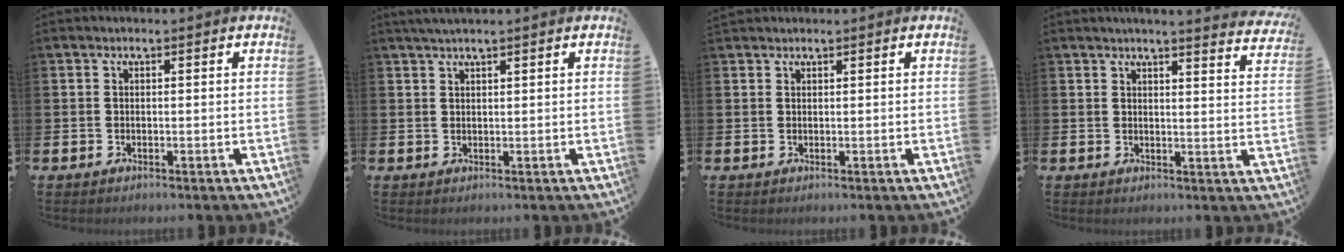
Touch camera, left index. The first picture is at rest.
{"total": 1.8, "force": [1.5, 0.0, 0.9], "torque": [-0.018, 0.003, 0.028]}
{"total": 1.0, "force": [0.9, 0.3, 0.0], "torque": [0.013, -0.003, 0.015]}
{"total": 3.8, "force": [3.7, -0.5, 0.5], "torque": [-0.006, -0.029, 0.062]}